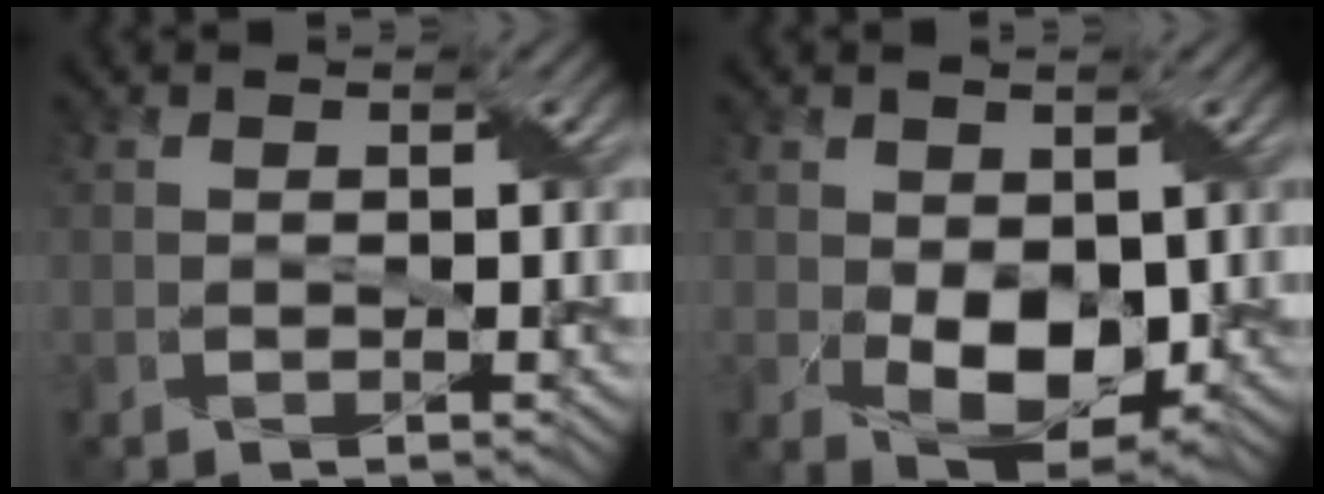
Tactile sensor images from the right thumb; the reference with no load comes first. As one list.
[{"total": 6.6, "force": [-0.3, 4.4, 4.9], "torque": [-0.093, -0.018, 0.002]}]